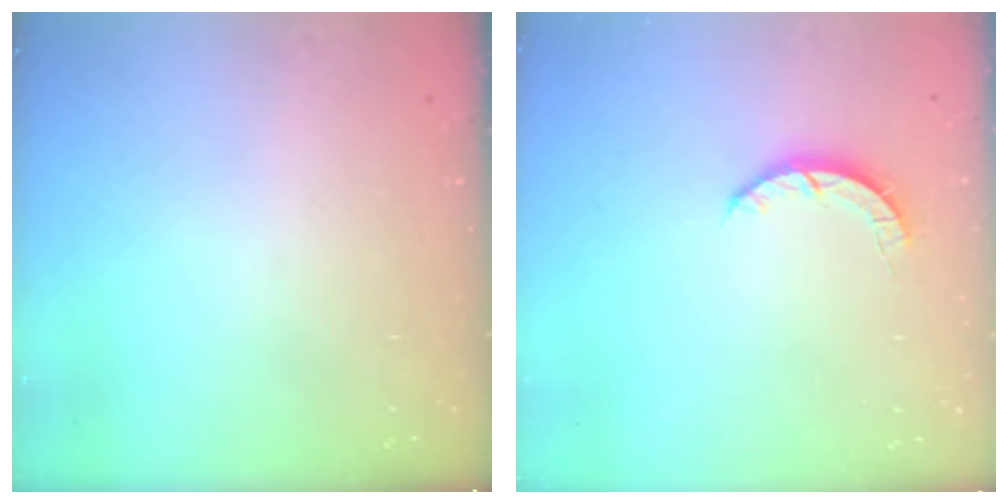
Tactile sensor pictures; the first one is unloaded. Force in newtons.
{"total": 2.7, "press": 2.7, "slide": 0.4}